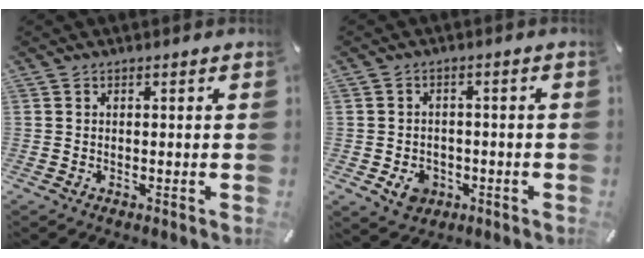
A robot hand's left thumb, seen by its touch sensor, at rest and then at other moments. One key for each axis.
{"total": 5.3, "fx": -2.1, "fy": 4.3, "fz": 2.3, "tx": -0.024, "ty": 0.006, "tz": -0.038}